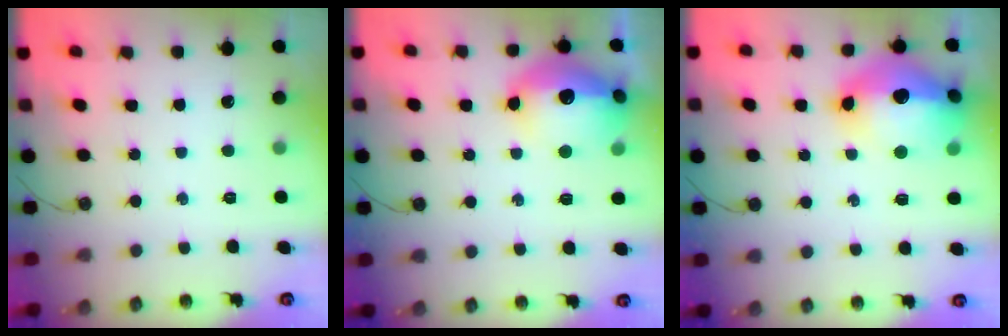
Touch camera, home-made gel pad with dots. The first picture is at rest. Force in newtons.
{"total": 19.3, "press": 19.2, "slide": 1.5}
{"total": 25.2, "press": 21.8, "slide": 12.7}